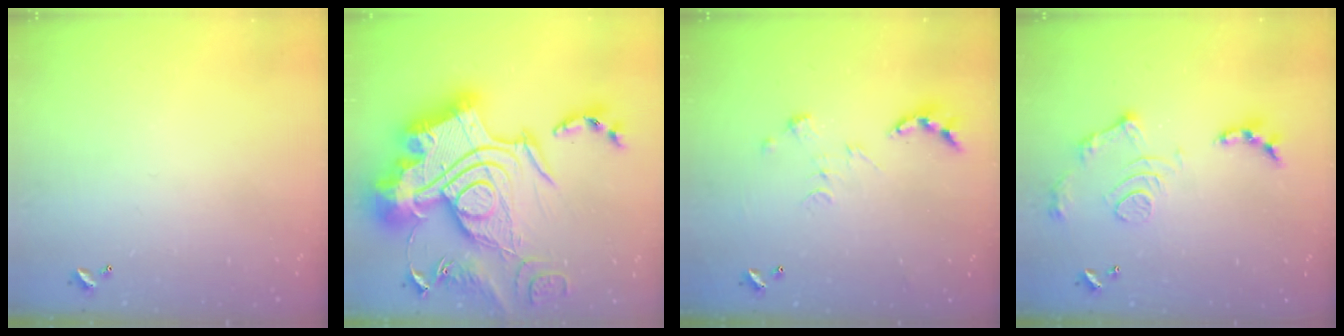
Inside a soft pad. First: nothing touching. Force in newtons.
{"total": 0.7, "press": 0.7, "slide": 0.1}
{"total": 0.0}
{"total": 11.8, "press": 11.7, "slide": 0.8}